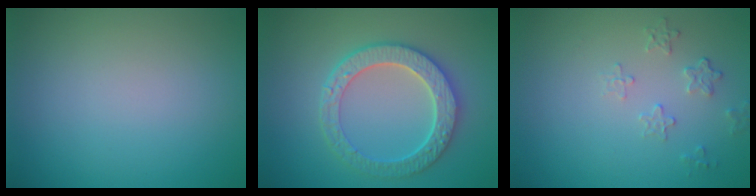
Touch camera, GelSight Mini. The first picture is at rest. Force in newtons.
{"total": 5.0, "press": 4.4, "slide": 2.4}
{"total": 1.6, "press": 0.9, "slide": 1.4}